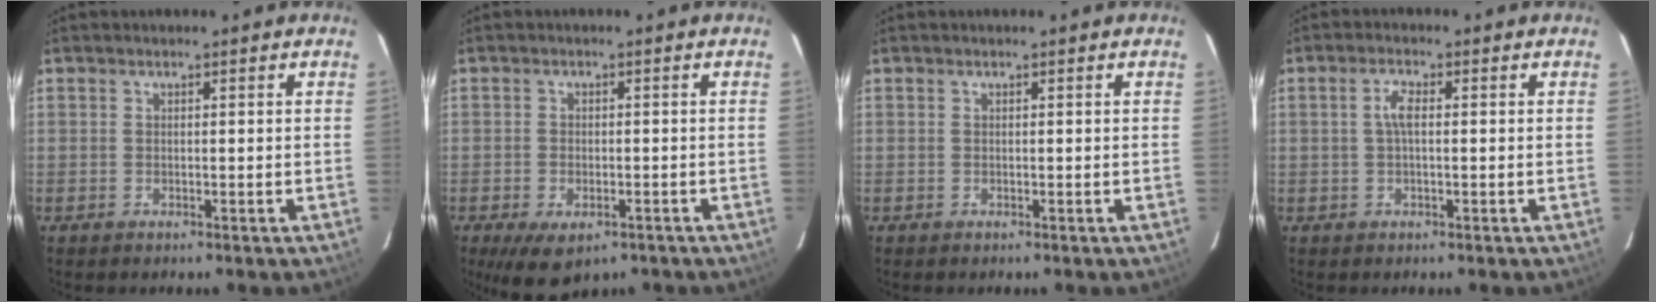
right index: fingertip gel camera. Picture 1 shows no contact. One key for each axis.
{"total": 7.2, "fx": -4.1, "fy": 3.9, "fz": 4.6, "tx": -0.090, "ty": -0.020, "tz": -0.060}
{"total": 0.0}
{"total": 2.7, "fx": 0.1, "fy": 0.9, "fz": 2.5, "tx": -0.053, "ty": 0.007, "tz": 0.002}